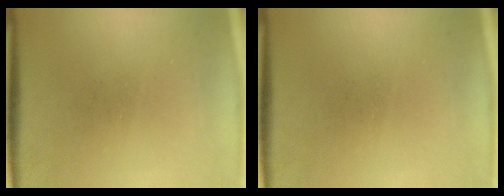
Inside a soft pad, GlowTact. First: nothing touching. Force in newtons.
{"total": 0.0}